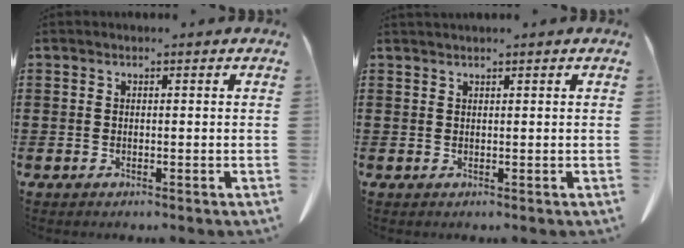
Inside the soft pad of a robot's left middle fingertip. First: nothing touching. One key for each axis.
{"total": 0.8, "fx": 0.7, "fy": 0.0, "fz": 0.2, "tx": -0.006, "ty": -0.002, "tz": 0.015}